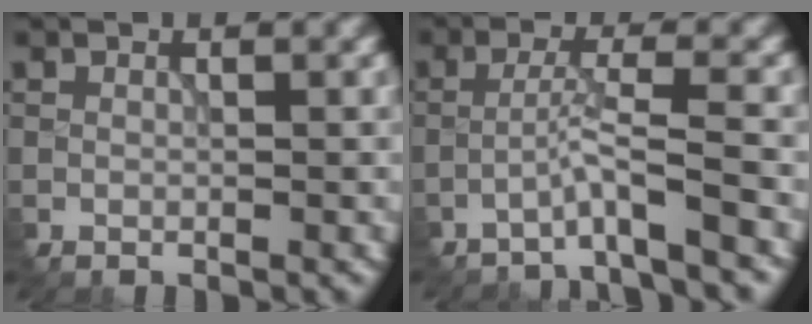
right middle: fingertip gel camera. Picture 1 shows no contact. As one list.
[{"total": 3.0, "force": [-2.3, -0.5, 1.9], "torque": [-0.034, 0.017, -0.053]}]